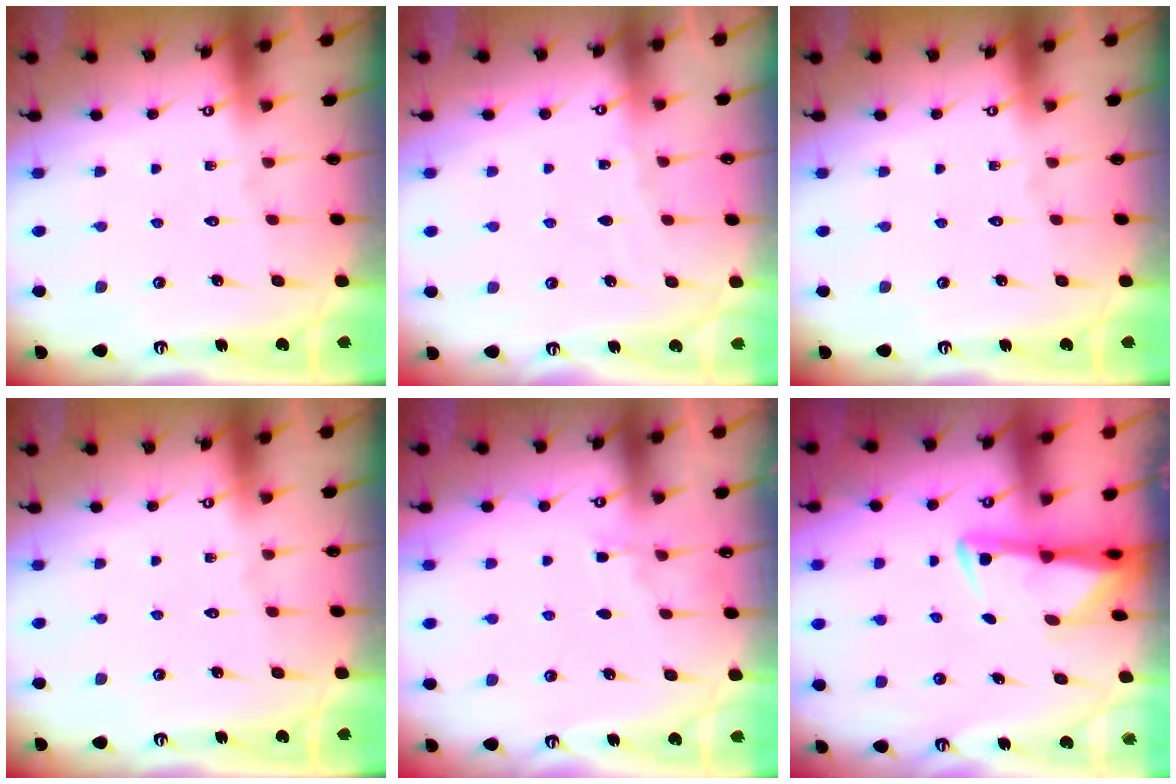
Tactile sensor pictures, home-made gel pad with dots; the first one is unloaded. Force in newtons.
{"total": 2.5, "press": 2.5, "slide": 0.4}
{"total": 0.0}
{"total": 0.0}
{"total": 2.8, "press": 2.8, "slide": 0.4}
{"total": 2.7, "press": 2.6, "slide": 0.5}